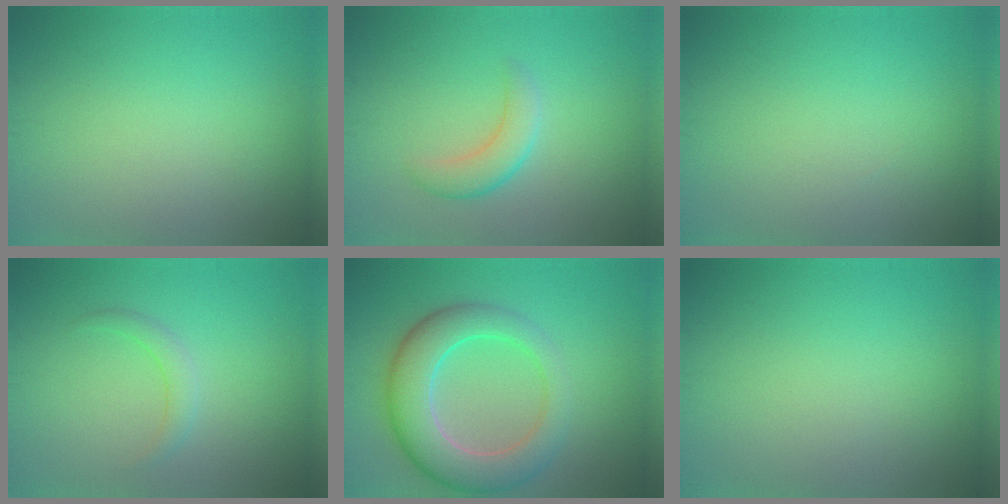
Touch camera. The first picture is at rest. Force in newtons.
{"total": 2.6, "press": 2.6, "slide": 0.1}
{"total": 0.0}
{"total": 1.5, "press": 1.5, "slide": 0.0}
{"total": 7.7, "press": 7.7, "slide": 0.5}
{"total": 0.0}